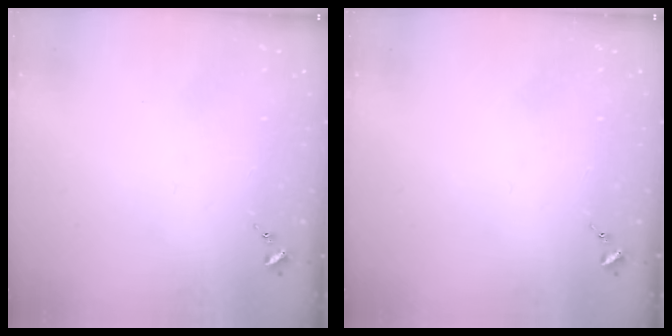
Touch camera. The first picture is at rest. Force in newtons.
{"total": 0.0}